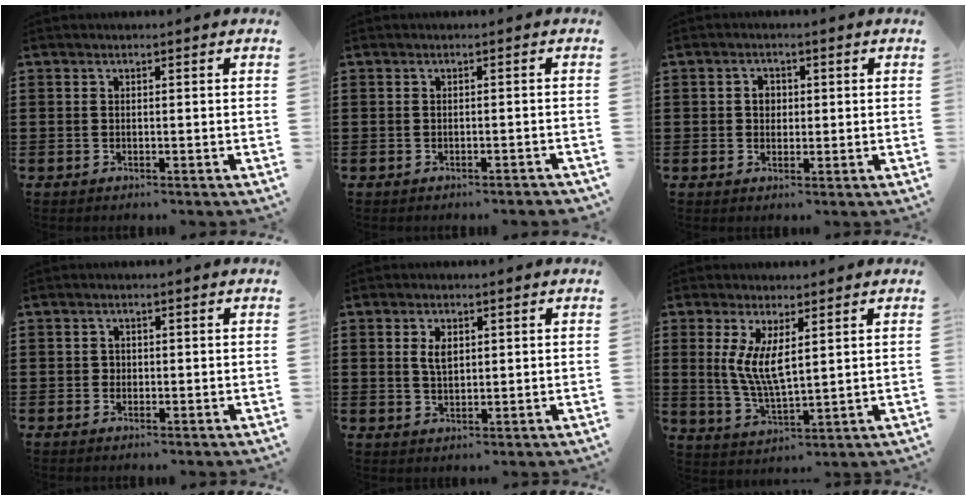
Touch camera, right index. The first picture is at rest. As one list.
[{"total": 0.7, "force": [-0.6, 0.0, 0.3], "torque": [-0.007, -0.002, -0.013]}, {"total": 2.2, "force": [0.2, 1.7, 1.3], "torque": [-0.028, 0.009, 0.002]}, {"total": 0.8, "force": [0.0, 0.8, 0.2], "torque": [-0.006, 0.004, 0.000]}, {"total": 3.0, "force": [0.9, 1.5, 2.4], "torque": [-0.051, 0.006, 0.016]}, {"total": 6.3, "force": [1.8, 2.0, 5.7], "torque": [-0.123, -0.003, 0.030]}]